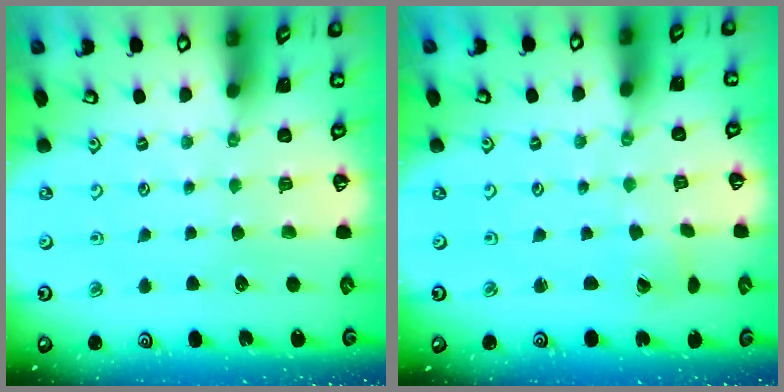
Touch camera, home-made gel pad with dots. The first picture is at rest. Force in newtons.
{"total": 1.8, "press": 1.8, "slide": 0.1}